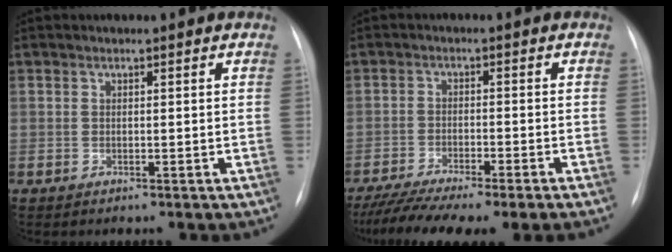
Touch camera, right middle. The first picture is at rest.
{"total": 11.0, "force": [-9.0, -0.1, 6.2], "torque": [-0.091, -0.020, -0.140]}